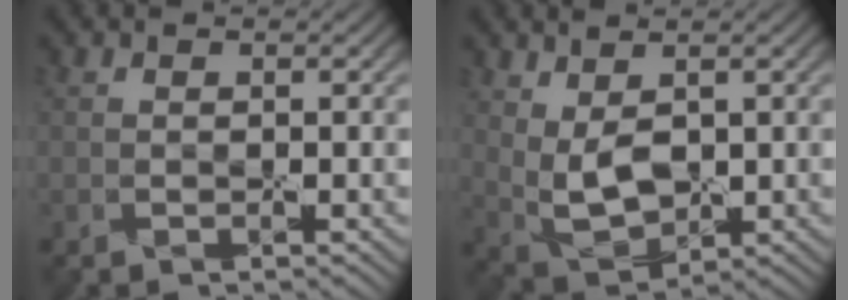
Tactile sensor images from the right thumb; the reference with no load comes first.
{"total": 5.1, "force": [1.4, 2.9, 3.9], "torque": [-0.099, -0.005, 0.036]}